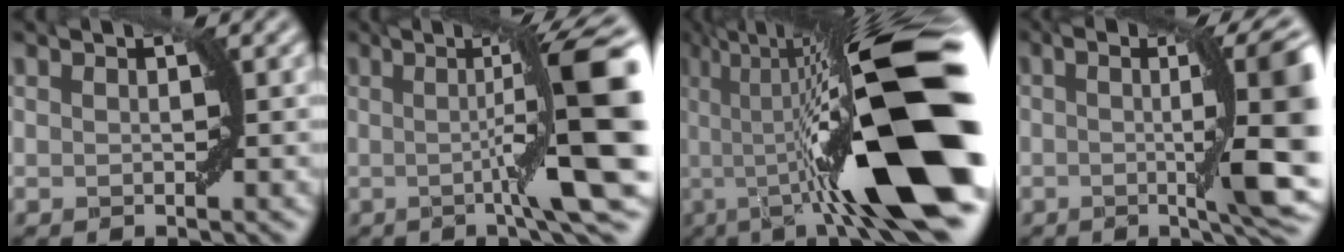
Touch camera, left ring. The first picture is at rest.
{"total": 10.2, "force": [-1.6, 1.8, 9.9], "torque": [-0.136, 0.004, -0.023]}
{"total": 15.0, "force": [-4.8, 2.7, 13.9], "torque": [-0.203, 0.013, -0.083]}
{"total": 9.9, "force": [-0.9, 2.7, 9.5], "torque": [-0.129, -0.001, -0.015]}